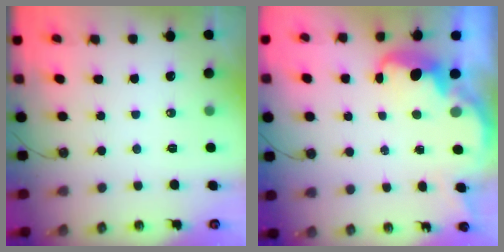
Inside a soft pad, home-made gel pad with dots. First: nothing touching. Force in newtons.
{"total": 3.5, "press": 3.4, "slide": 0.6}